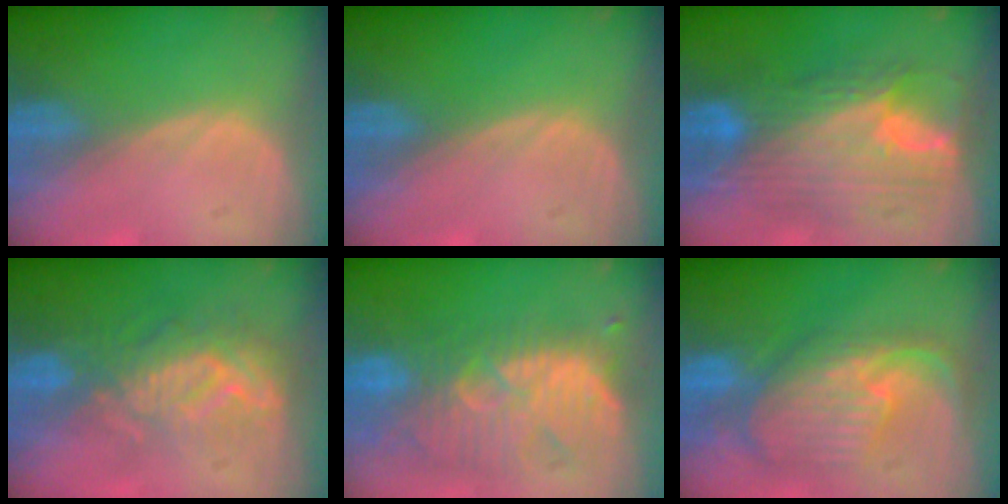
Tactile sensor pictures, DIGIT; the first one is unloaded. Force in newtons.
{"total": 0.0}
{"total": 11.9, "press": 11.8, "slide": 1.0}
{"total": 9.2, "press": 8.6, "slide": 3.3}
{"total": 11.0, "press": 10.5, "slide": 3.0}
{"total": 10.5, "press": 9.4, "slide": 4.8}